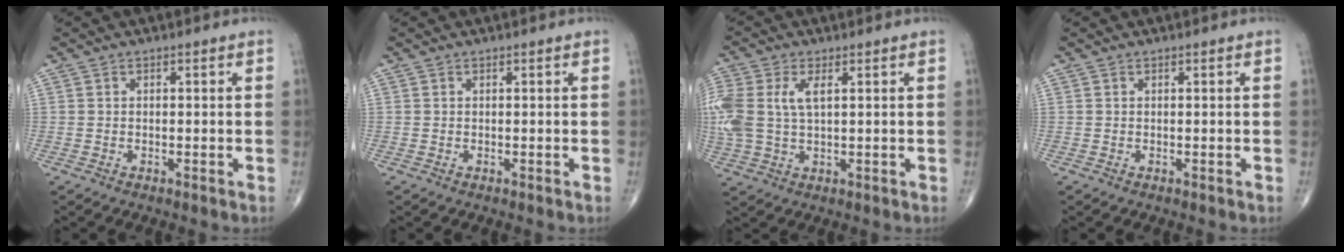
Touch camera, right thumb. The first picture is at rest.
{"total": 0.0}
{"total": 11.2, "force": [2.3, 6.2, 9.1], "torque": [-0.240, 0.013, 0.050]}
{"total": 0.0}